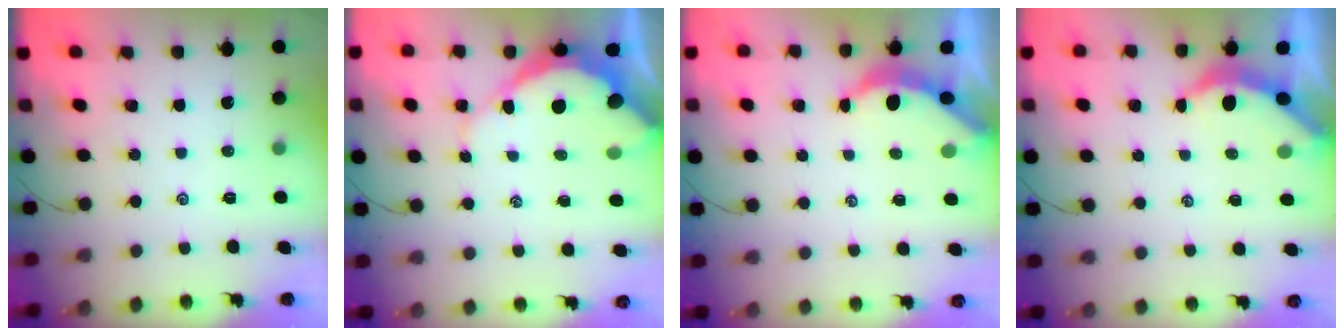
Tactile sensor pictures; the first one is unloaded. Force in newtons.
{"total": 10.9, "press": 10.9, "slide": 1.0}
{"total": 3.9, "press": 3.9, "slide": 0.4}
{"total": 3.8, "press": 3.8, "slide": 0.5}